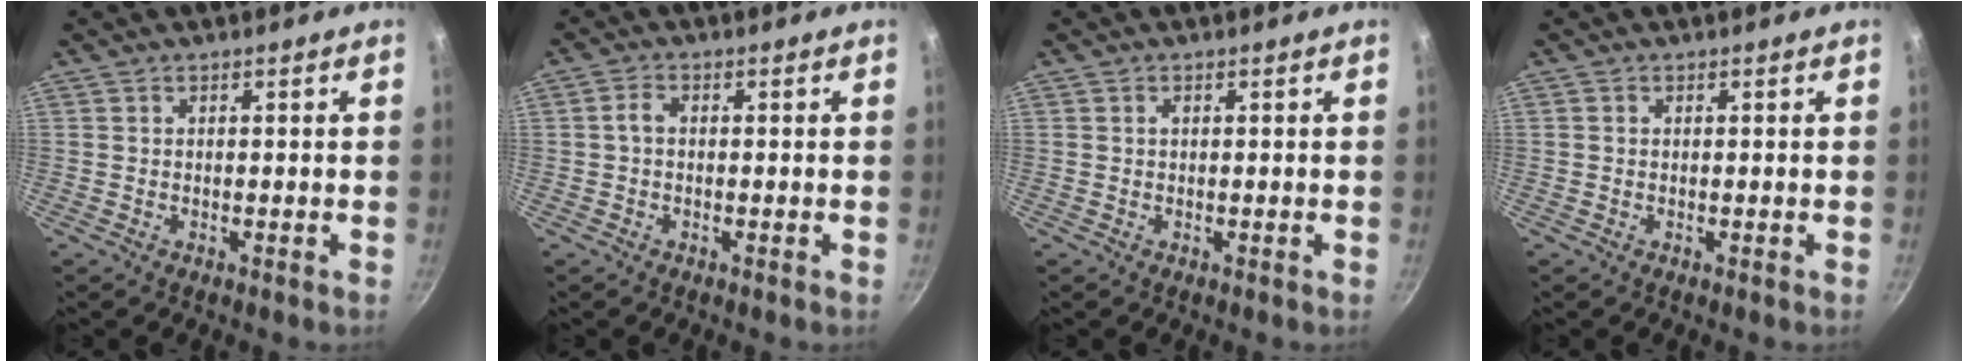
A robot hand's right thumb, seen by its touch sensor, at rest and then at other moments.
{"total": 2.0, "force": [-0.1, 1.3, 1.6], "torque": [-0.032, 0.010, -0.004]}
{"total": 0.5, "force": [0.2, 0.4, 0.3], "torque": [-0.004, -0.001, 0.004]}
{"total": 0.0}